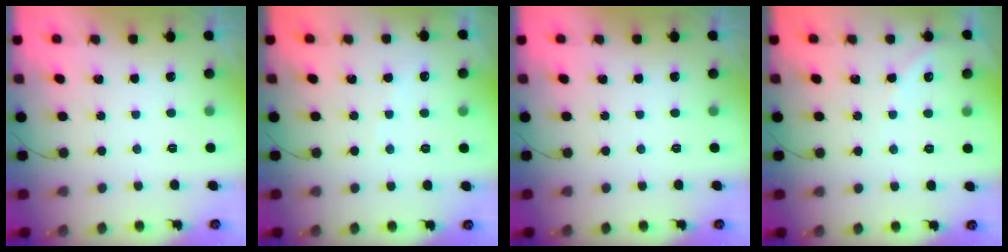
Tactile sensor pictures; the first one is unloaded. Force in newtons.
{"total": 1.8, "press": 1.7, "slide": 0.3}
{"total": 0.0}
{"total": 2.2, "press": 2.2, "slide": 0.4}